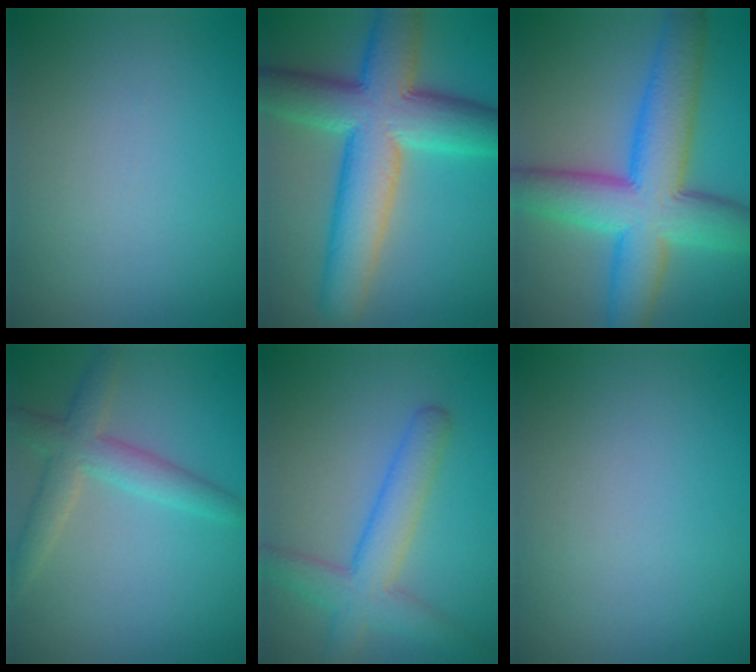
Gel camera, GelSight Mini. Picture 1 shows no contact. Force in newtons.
{"total": 11.2, "press": 11.2, "slide": 0.4}
{"total": 10.2, "press": 10.2, "slide": 0.2}
{"total": 3.8, "press": 3.8, "slide": 0.2}
{"total": 4.6, "press": 4.6, "slide": 0.3}
{"total": 0.0}